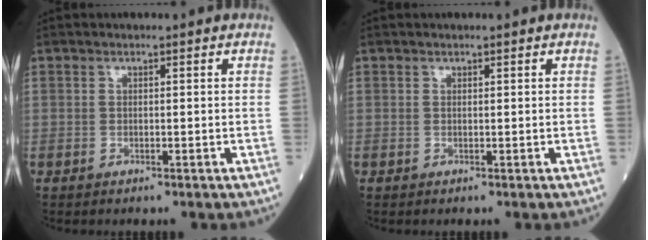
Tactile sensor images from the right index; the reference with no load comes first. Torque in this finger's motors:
{"motor_torque": [0.11, 0.17, -0.02, -0.01]}